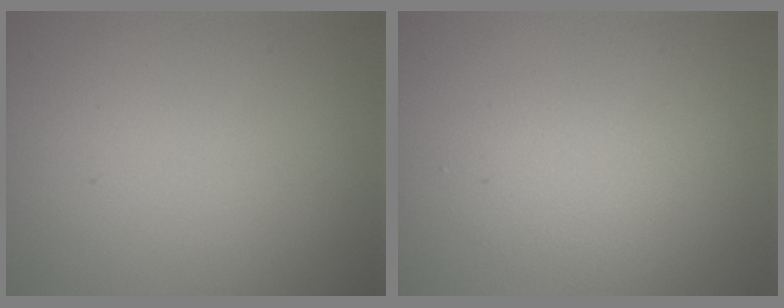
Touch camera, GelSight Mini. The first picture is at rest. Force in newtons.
{"total": 2.2, "press": 2.1, "slide": 0.2}